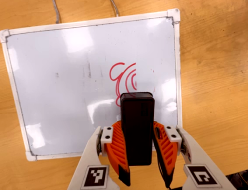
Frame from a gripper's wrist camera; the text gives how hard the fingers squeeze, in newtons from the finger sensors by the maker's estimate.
{"total": 9.1, "left": 7.9, "right": 10.3}